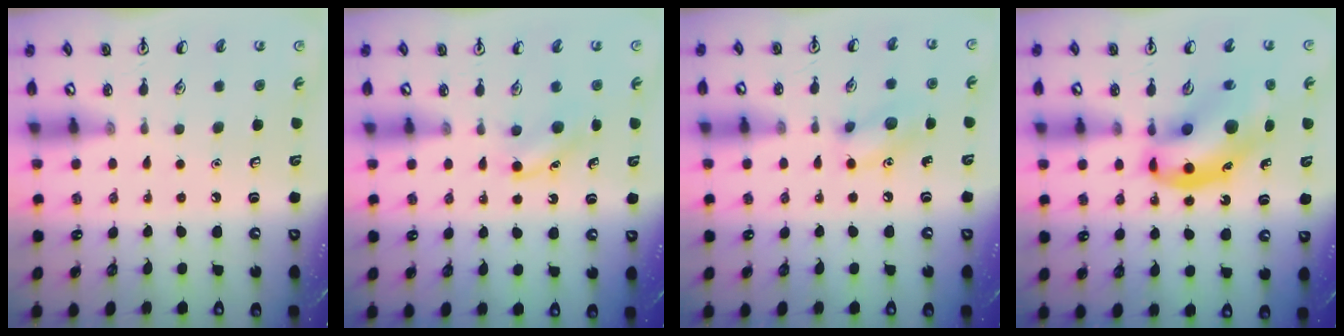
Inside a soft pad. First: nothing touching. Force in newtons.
{"total": 4.3, "press": 4.1, "slide": 1.3}
{"total": 8.8, "press": 8.7, "slide": 1.1}
{"total": 15.1, "press": 14.4, "slide": 4.3}